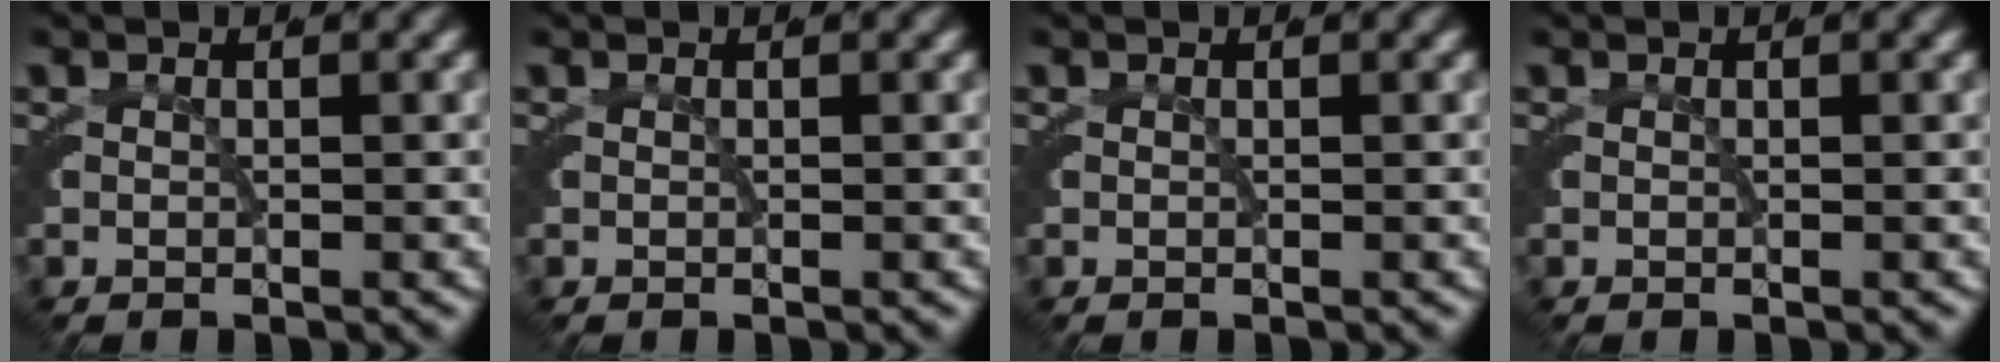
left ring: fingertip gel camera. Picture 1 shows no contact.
{"total": 0.0}
{"total": 0.0}
{"total": 0.0}